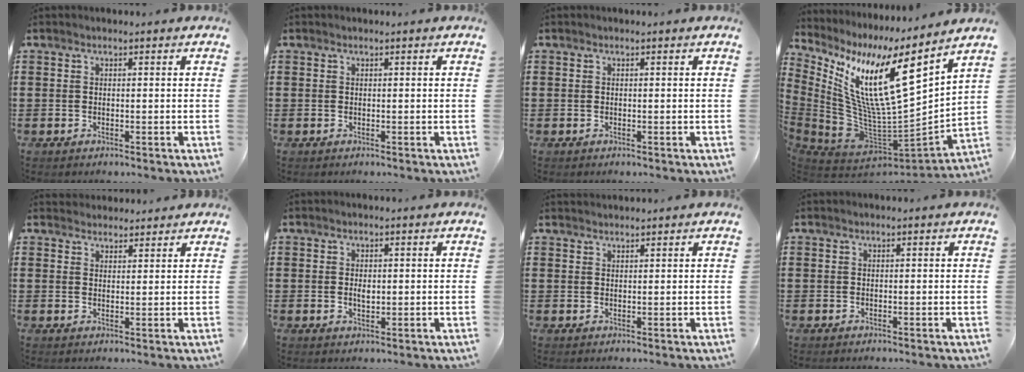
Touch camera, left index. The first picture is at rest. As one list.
[{"total": 0.0}, {"total": 0.0}, {"total": 15.5, "force": [6.0, 3.7, 13.9], "torque": [-0.297, -0.052, 0.084]}, {"total": 2.3, "force": [2.3, 0.5, -0.2], "torque": [-0.002, -0.002, 0.045]}, {"total": 1.6, "force": [0.2, 0.8, 1.4], "torque": [-0.030, 0.004, 0.002]}, {"total": 1.1, "force": [1.1, 0.0, 0.1], "torque": [-0.004, -0.002, 0.022]}, {"total": 0.0}]